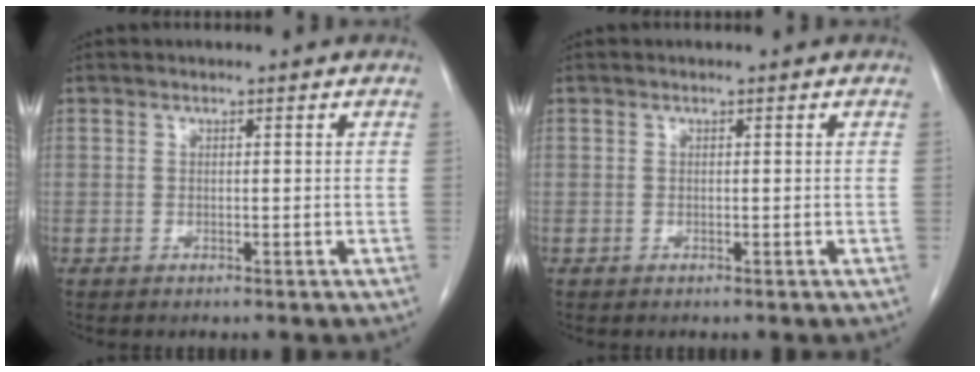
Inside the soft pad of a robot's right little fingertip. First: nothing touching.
{"total": 0.0}